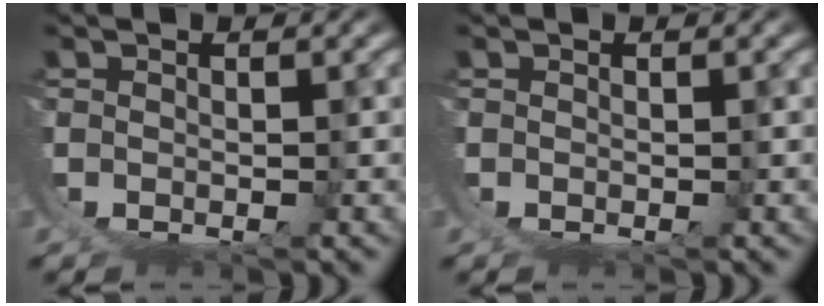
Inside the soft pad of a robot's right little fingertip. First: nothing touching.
{"total": 0.0}